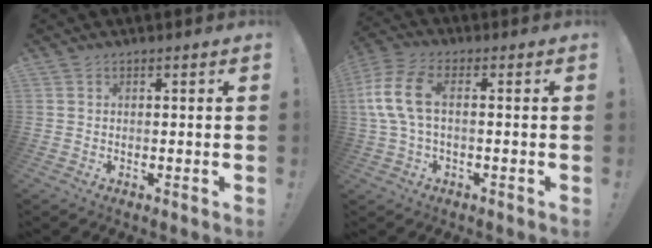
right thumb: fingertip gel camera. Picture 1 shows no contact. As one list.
[{"total": 10.0, "force": [1.0, 4.6, 8.8], "torque": [-0.187, 0.003, 0.020]}]